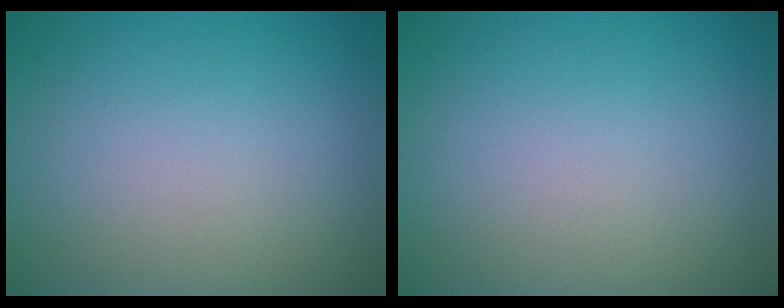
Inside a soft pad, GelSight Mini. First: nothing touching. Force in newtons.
{"total": 0.0}